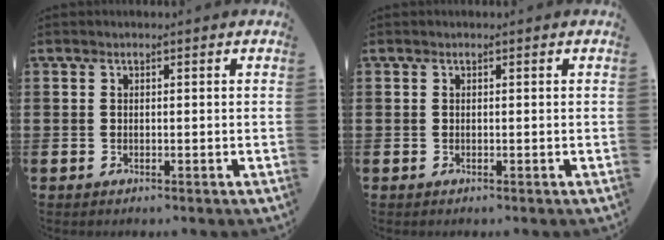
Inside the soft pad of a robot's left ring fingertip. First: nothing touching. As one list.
[{"total": 0.0}]